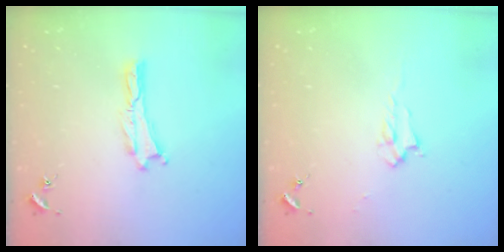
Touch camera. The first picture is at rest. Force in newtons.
{"total": 2.2, "press": 2.2, "slide": 0.4}